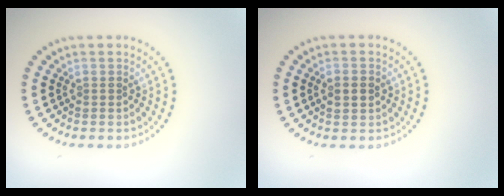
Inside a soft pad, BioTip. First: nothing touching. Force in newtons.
{"total": 2.2, "press": 2.2, "slide": 0.2}